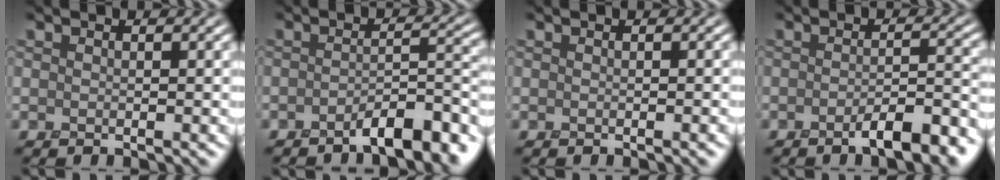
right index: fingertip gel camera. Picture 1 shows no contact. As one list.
[{"total": 5.3, "force": [-3.8, 1.3, 3.4], "torque": [-0.050, 0.007, -0.058]}, {"total": 0.7, "force": [-0.4, 0.2, 0.5], "torque": [-0.010, -0.004, -0.007]}, {"total": 5.0, "force": [-3.3, 1.1, 3.6], "torque": [-0.057, -0.001, -0.048]}]